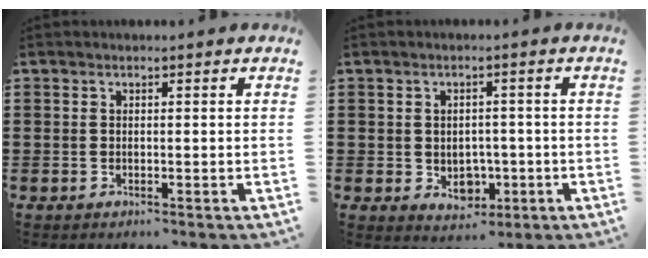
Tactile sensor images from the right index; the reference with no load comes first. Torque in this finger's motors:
{"motor_torque": [0.00, 0.09, 0.39, 0.03]}